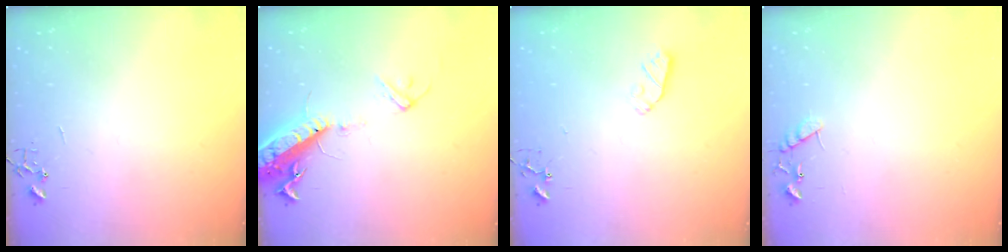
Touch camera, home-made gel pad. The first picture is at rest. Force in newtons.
{"total": 15.6, "press": 15.2, "slide": 3.5}
{"total": 5.2, "press": 5.2, "slide": 0.7}
{"total": 8.8, "press": 8.8, "slide": 0.4}